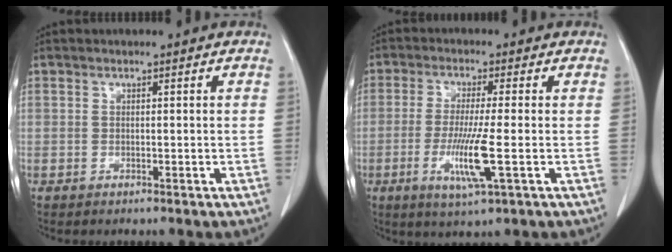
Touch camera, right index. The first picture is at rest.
{"total": 7.8, "force": [-2.0, -0.3, 7.5], "torque": [-0.152, -0.022, -0.035]}